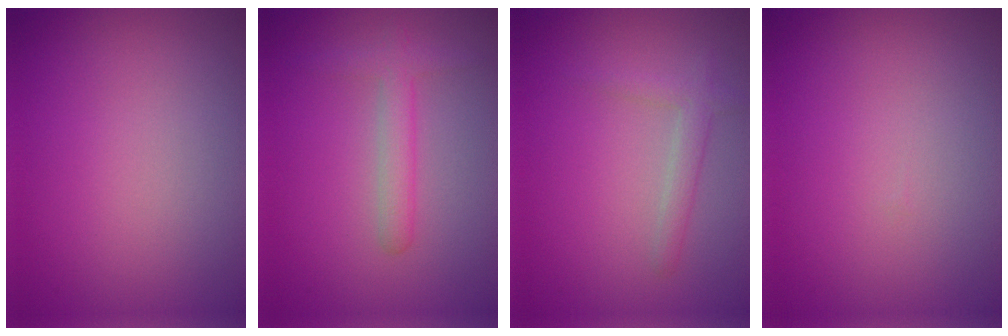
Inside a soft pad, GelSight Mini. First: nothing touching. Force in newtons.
{"total": 2.2, "press": 2.2, "slide": 0.1}
{"total": 1.8, "press": 1.7, "slide": 0.1}
{"total": 0.0}